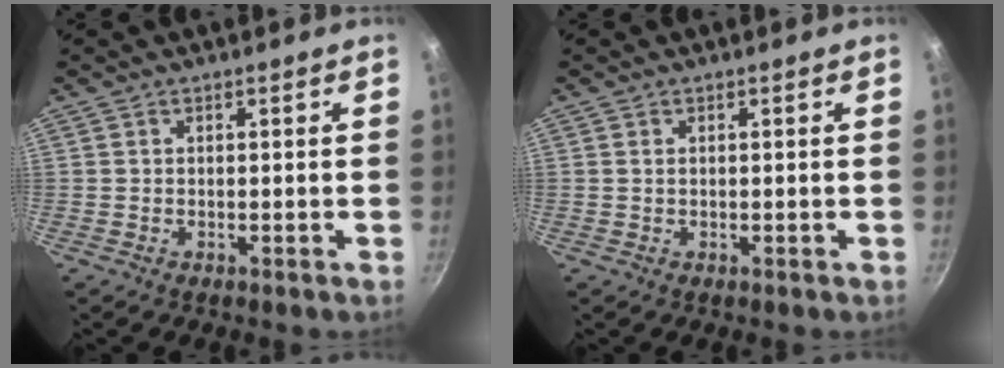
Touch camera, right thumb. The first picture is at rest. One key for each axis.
{"total": 0.6, "fx": 0.2, "fy": 0.4, "fz": 0.5, "tx": -0.009, "ty": 0.001, "tz": 0.004}